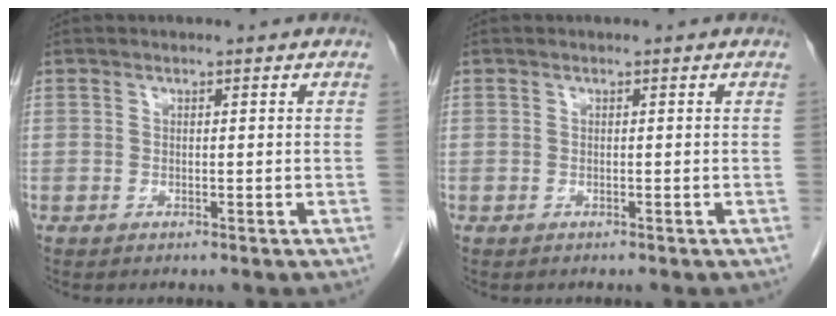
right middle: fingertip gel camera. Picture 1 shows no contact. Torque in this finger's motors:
{"motor_torque": [0.06, -0.05, 0.04, 0.04]}